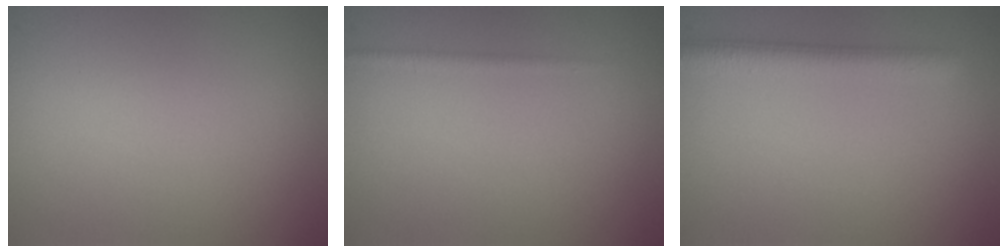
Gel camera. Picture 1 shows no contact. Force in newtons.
{"total": 0.8, "press": 0.8, "slide": 0.1}
{"total": 3.2, "press": 3.2, "slide": 0.1}